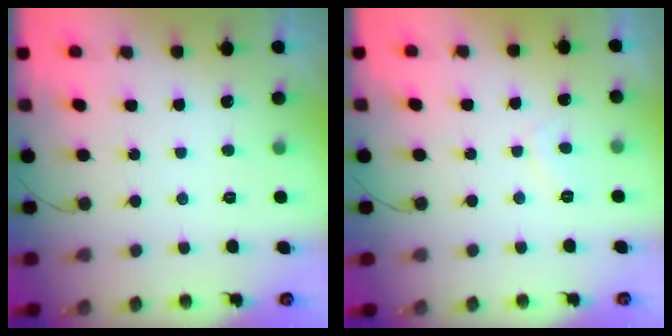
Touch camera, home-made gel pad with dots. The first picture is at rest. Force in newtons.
{"total": 2.0, "press": 1.9, "slide": 0.7}